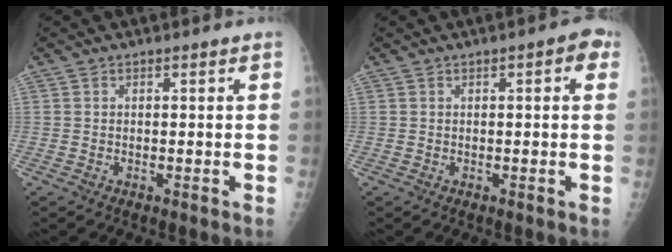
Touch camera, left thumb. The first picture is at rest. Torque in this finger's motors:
{"motor_torque": [-0.14, 0.11, -0.22, -0.21, 0.07]}